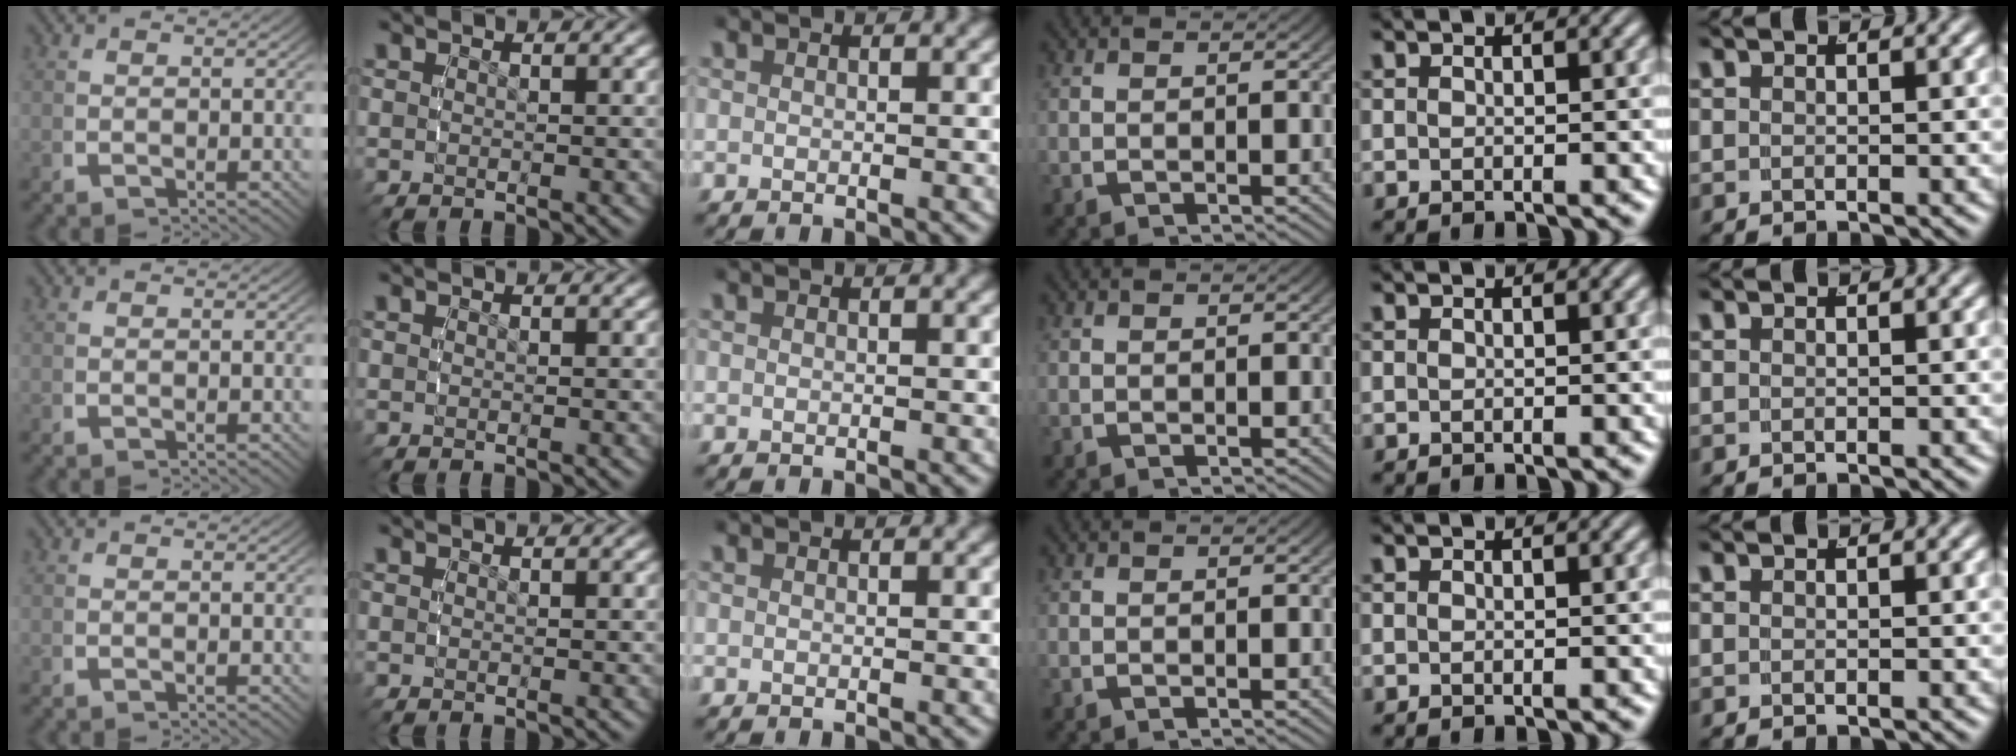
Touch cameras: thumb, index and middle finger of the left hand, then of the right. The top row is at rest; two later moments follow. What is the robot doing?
{"motion": "reach", "object": "air blower"}